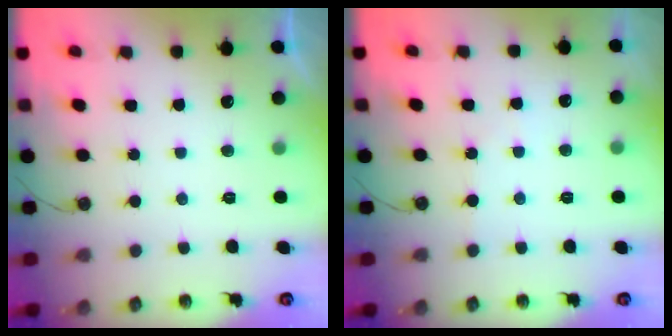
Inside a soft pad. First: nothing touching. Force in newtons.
{"total": 2.7, "press": 2.7, "slide": 0.4}